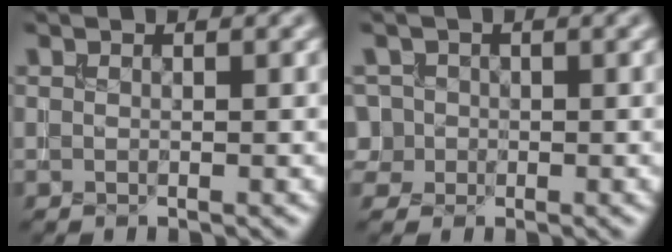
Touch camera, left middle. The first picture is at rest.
{"total": 3.1, "force": [-0.2, 2.9, 0.9], "torque": [-0.007, 0.026, -0.018]}